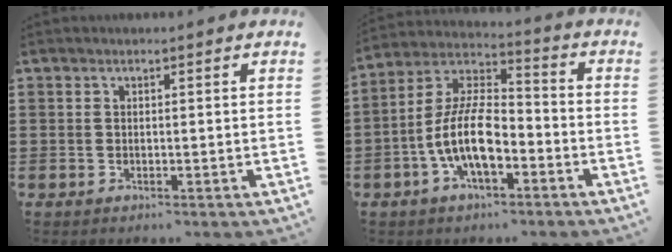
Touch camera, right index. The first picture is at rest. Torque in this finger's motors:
{"motor_torque": [2.14, 0.00, 1.05, 0.21]}